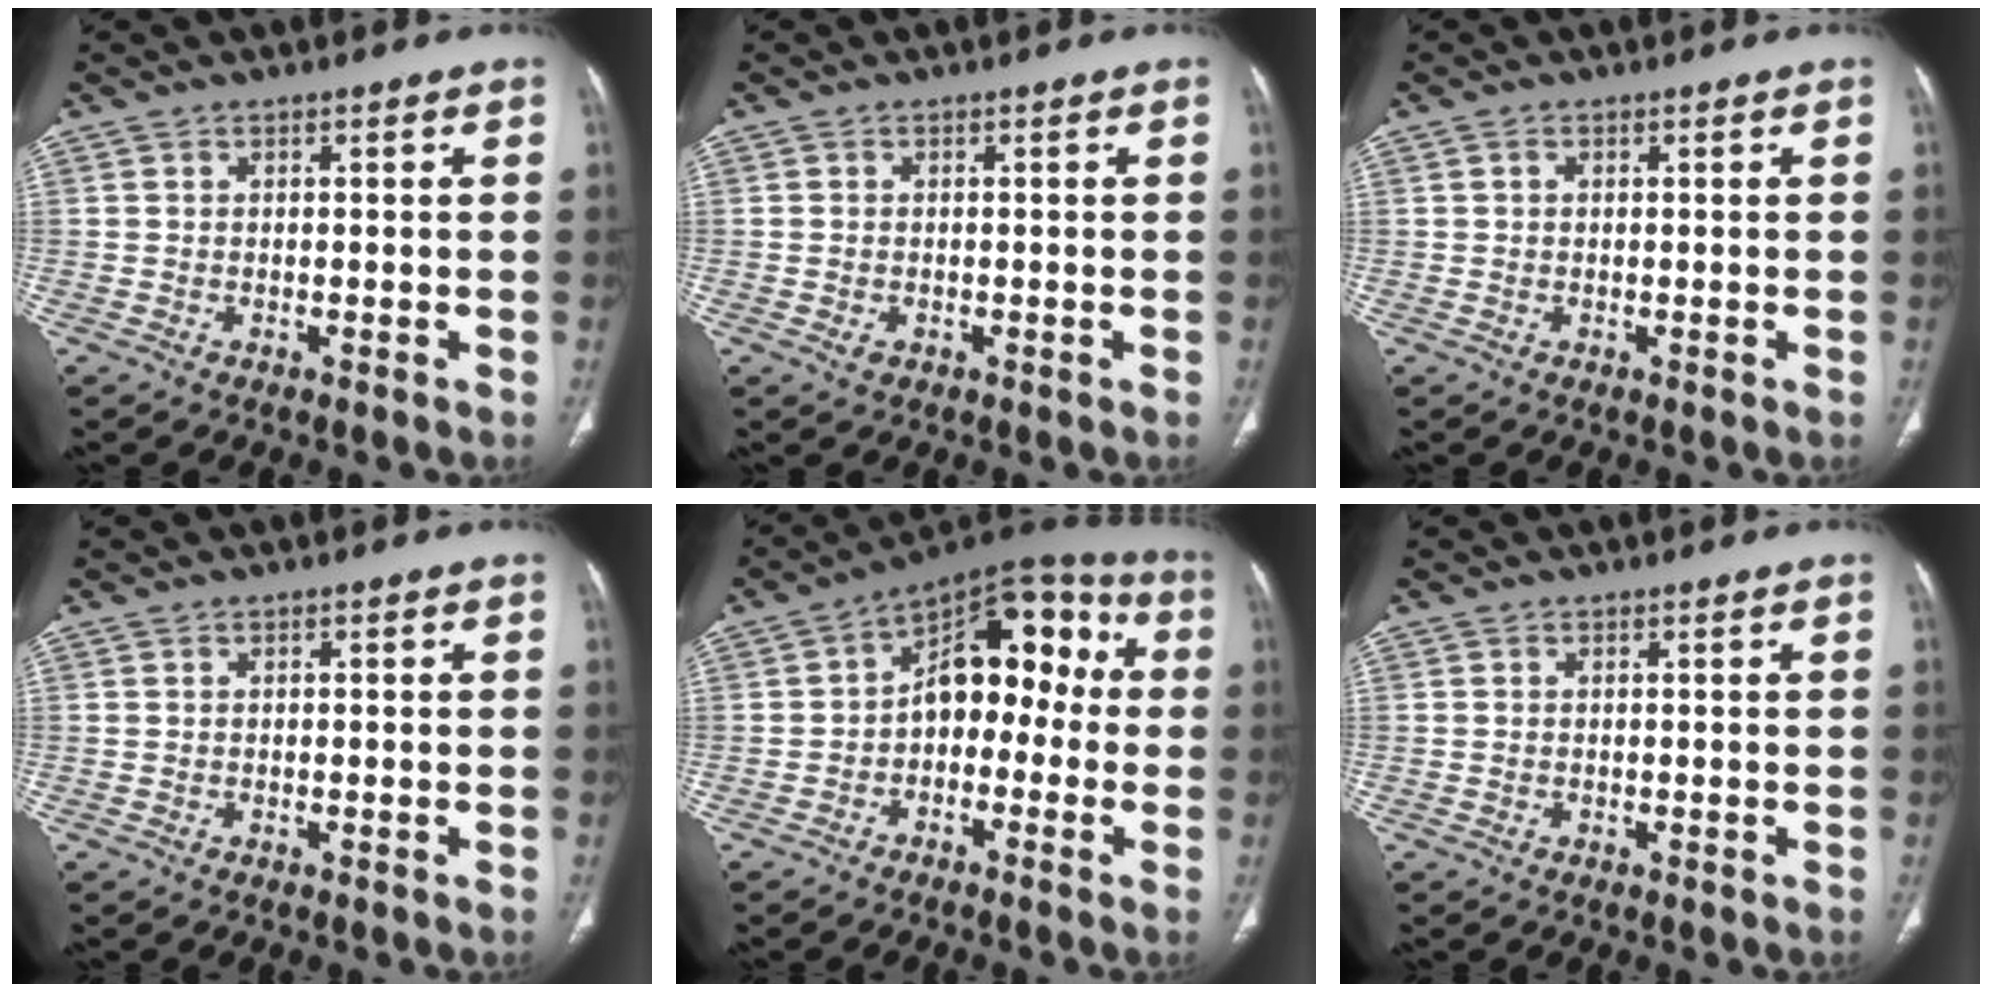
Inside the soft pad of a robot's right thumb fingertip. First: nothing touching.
{"total": 1.3, "force": [-0.3, 1.0, 0.8], "torque": [-0.017, 0.004, -0.002]}
{"total": 0.7, "force": [0.2, 0.5, 0.4], "torque": [-0.006, 0.003, 0.004]}
{"total": 0.0}
{"total": 14.1, "force": [-0.6, 9.1, 10.8], "torque": [-0.106, 0.057, -0.026]}
{"total": 0.0}